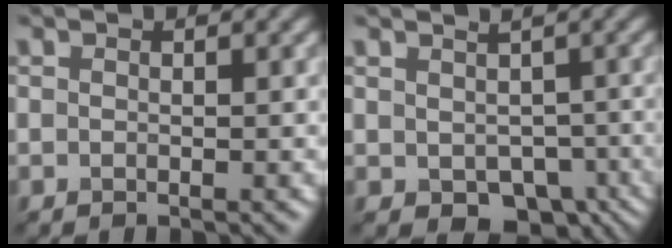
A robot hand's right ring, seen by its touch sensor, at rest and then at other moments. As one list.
[{"total": 5.2, "force": [-1.8, 3.7, 3.2], "torque": [-0.030, -0.010, -0.007]}]